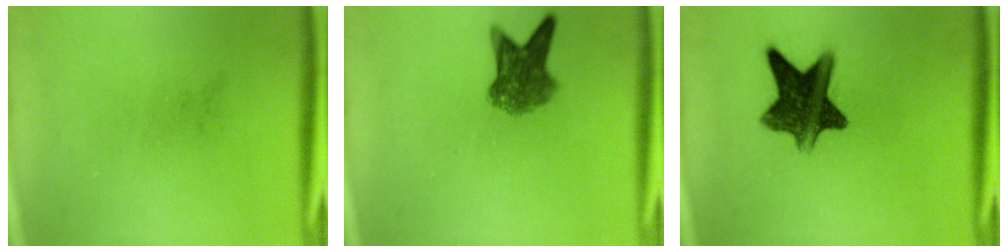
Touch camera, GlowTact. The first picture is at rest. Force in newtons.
{"total": 5.7}
{"total": 11.0}